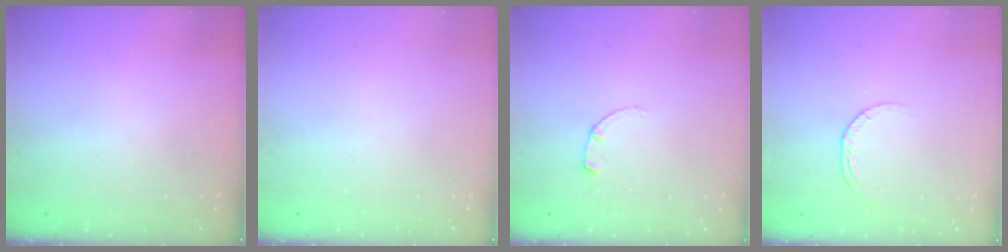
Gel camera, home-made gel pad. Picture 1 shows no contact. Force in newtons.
{"total": 0.0}
{"total": 0.6, "press": 0.5, "slide": 0.2}
{"total": 3.2, "press": 3.2, "slide": 0.3}